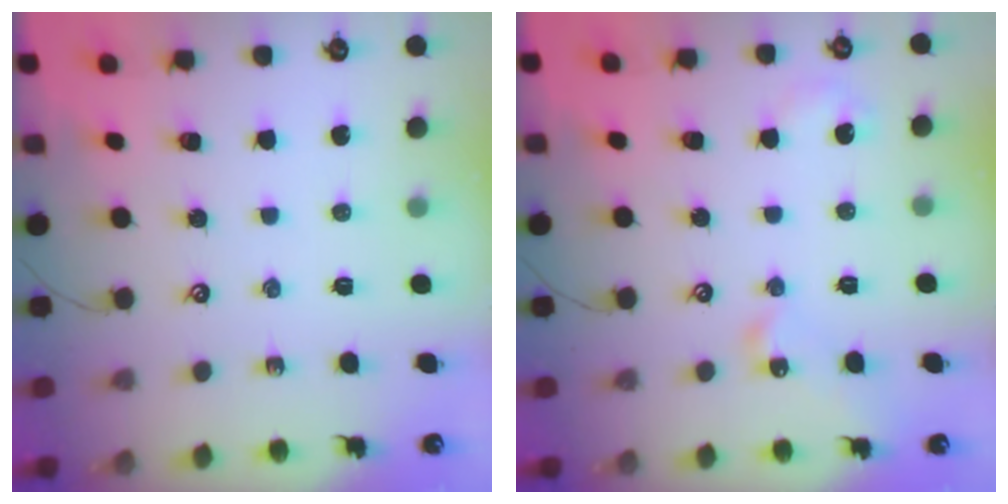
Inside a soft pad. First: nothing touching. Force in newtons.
{"total": 9.1, "press": 9.1, "slide": 0.7}